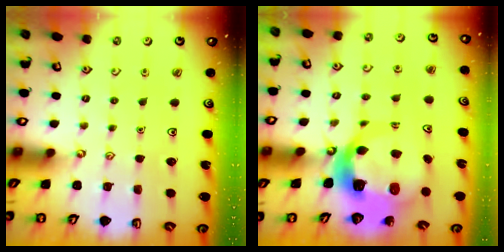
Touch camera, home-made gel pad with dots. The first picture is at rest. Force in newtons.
{"total": 9.5, "press": 9.5, "slide": 1.0}